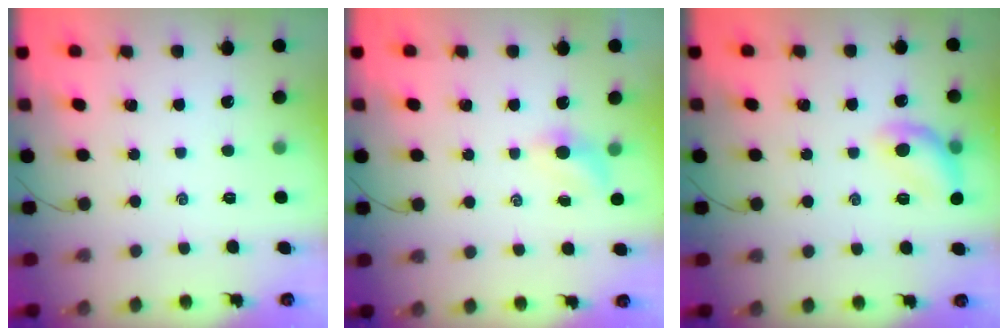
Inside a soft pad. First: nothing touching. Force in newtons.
{"total": 3.8, "press": 3.6, "slide": 1.1}
{"total": 10.7, "press": 10.7, "slide": 0.5}